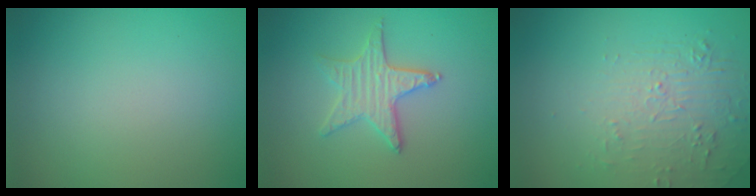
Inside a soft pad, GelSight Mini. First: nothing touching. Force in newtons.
{"total": 2.9, "press": 2.8, "slide": 0.8}
{"total": 2.1, "press": 0.9, "slide": 1.9}